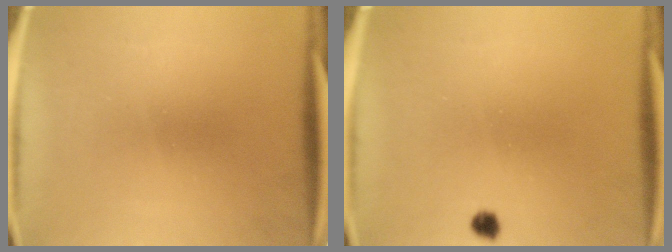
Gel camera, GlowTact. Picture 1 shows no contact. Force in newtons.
{"total": 1.4}